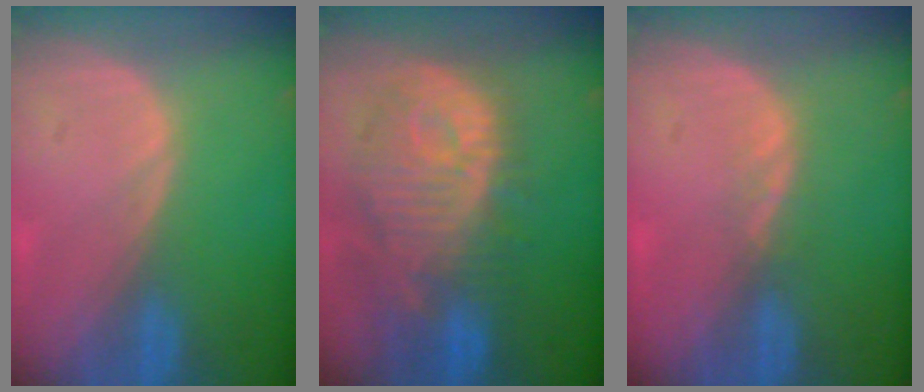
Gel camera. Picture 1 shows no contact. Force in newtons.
{"total": 12.6, "press": 11.2, "slide": 5.7}
{"total": 1.5, "press": 1.2, "slide": 0.8}